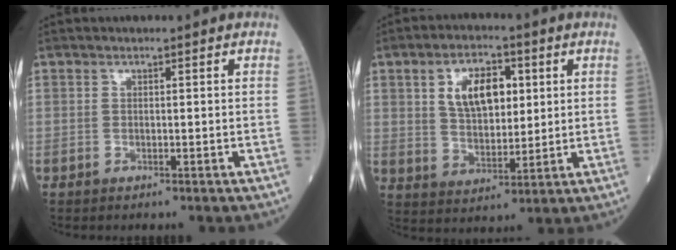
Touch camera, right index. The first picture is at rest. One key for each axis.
{"total": 8.9, "fx": 2.8, "fy": 4.7, "fz": 7.1, "tx": -0.129, "ty": 0.012, "tz": 0.054}